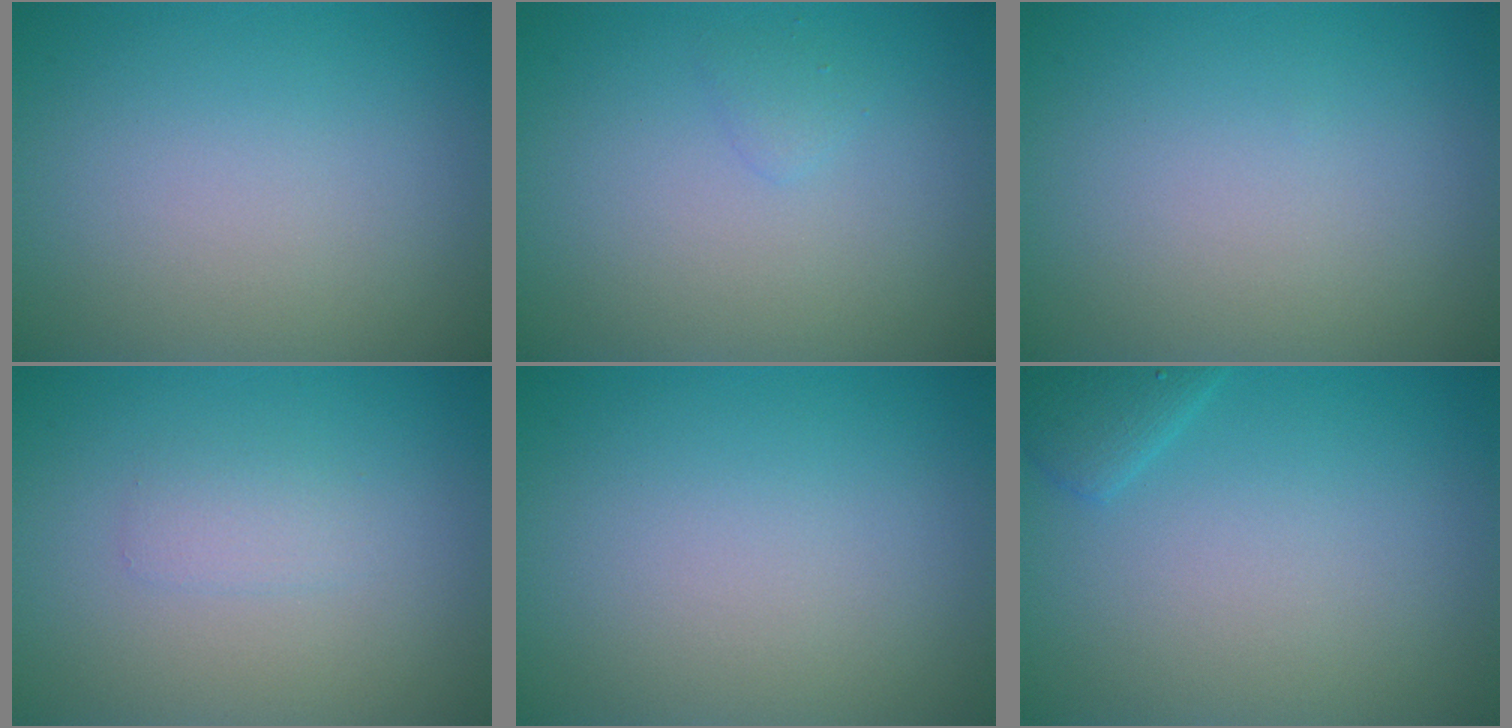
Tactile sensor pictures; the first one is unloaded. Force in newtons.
{"total": 0.7, "press": 0.7, "slide": 0.1}
{"total": 0.0}
{"total": 1.2, "press": 1.2, "slide": 0.0}
{"total": 0.0}
{"total": 1.8, "press": 1.8, "slide": 0.1}